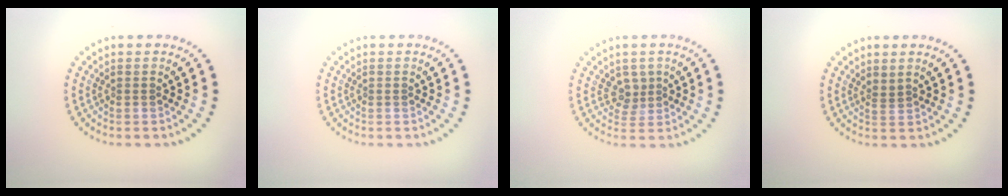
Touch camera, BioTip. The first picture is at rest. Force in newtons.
{"total": 0.0}
{"total": 1.8, "press": 1.2, "slide": 1.3}
{"total": 0.8, "press": 0.4, "slide": 0.7}